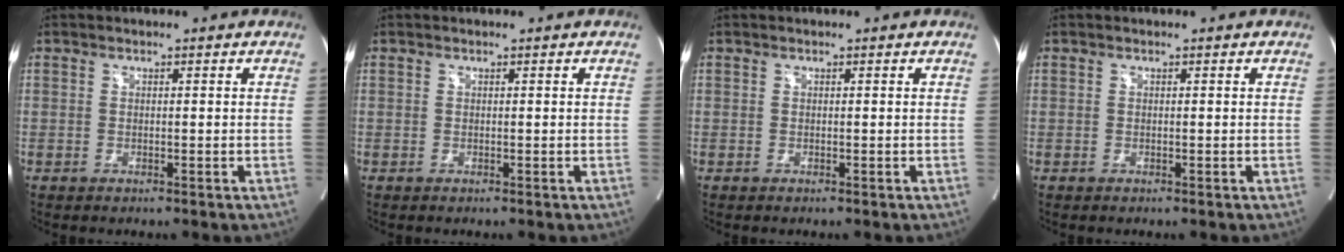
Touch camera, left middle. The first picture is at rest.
{"total": 0.0}
{"total": 0.0}
{"total": 0.0}